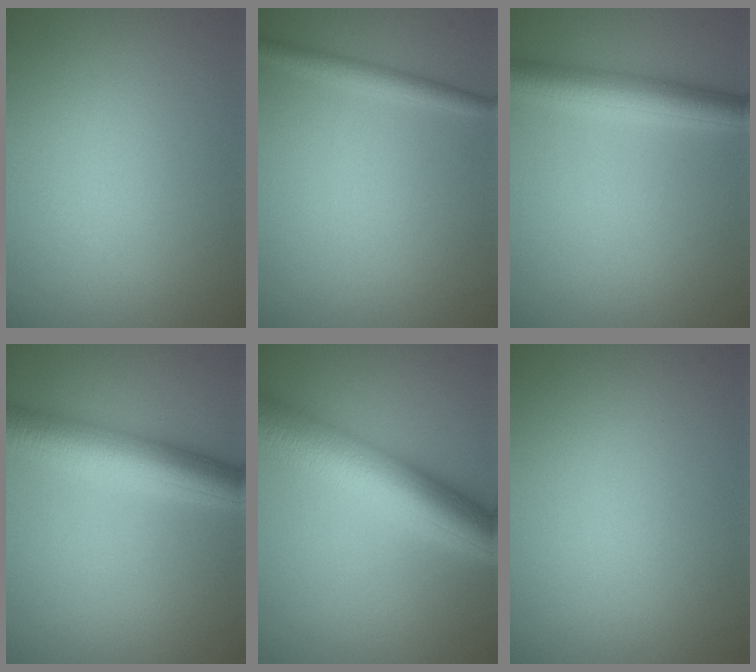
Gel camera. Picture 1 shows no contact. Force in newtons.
{"total": 1.9, "press": 1.9, "slide": 0.2}
{"total": 4.7, "press": 4.7, "slide": 0.1}
{"total": 6.6, "press": 6.6, "slide": 0.1}
{"total": 9.4, "press": 9.4, "slide": 0.0}
{"total": 0.0}